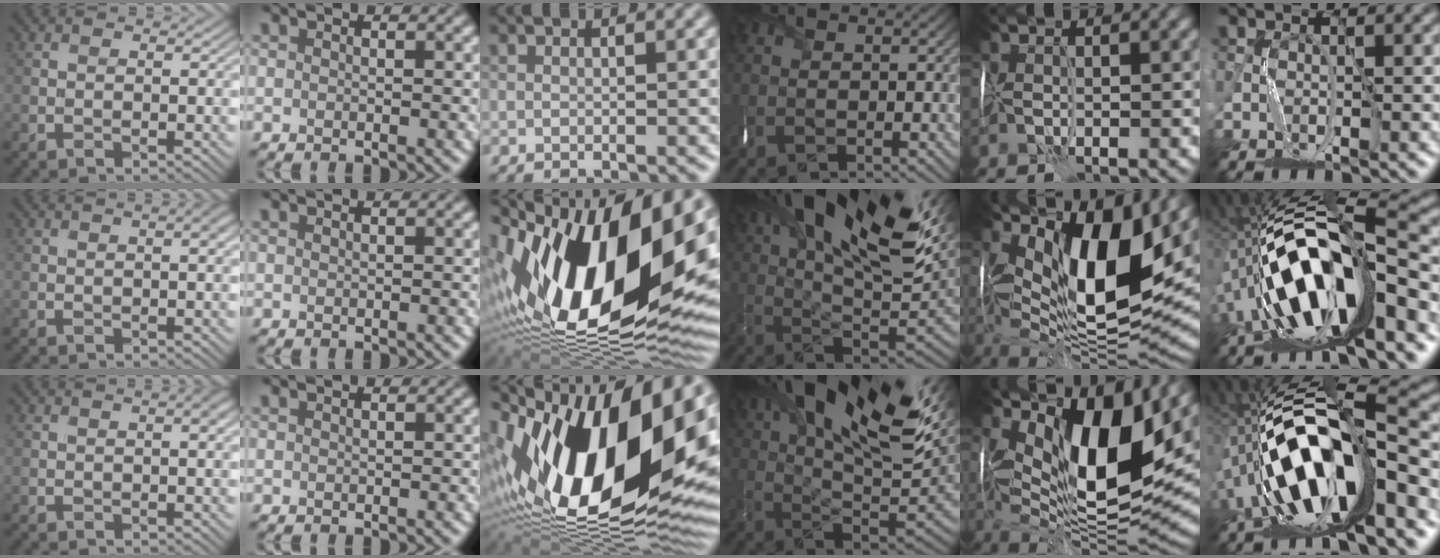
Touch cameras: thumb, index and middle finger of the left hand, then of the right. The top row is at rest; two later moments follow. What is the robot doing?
{"motion": "wrap", "object": "thread"}